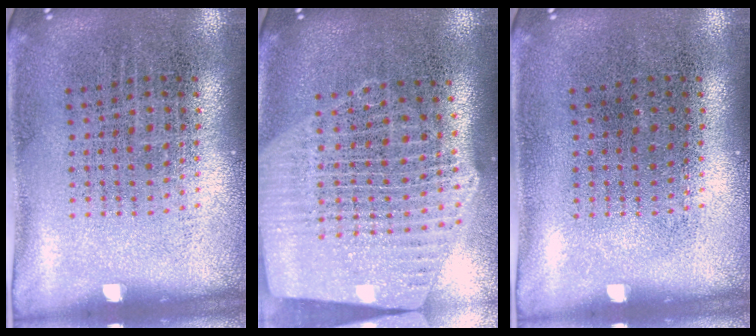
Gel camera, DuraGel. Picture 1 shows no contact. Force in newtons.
{"total": 2.7, "press": 2.3, "slide": 1.4}
{"total": 0.0}